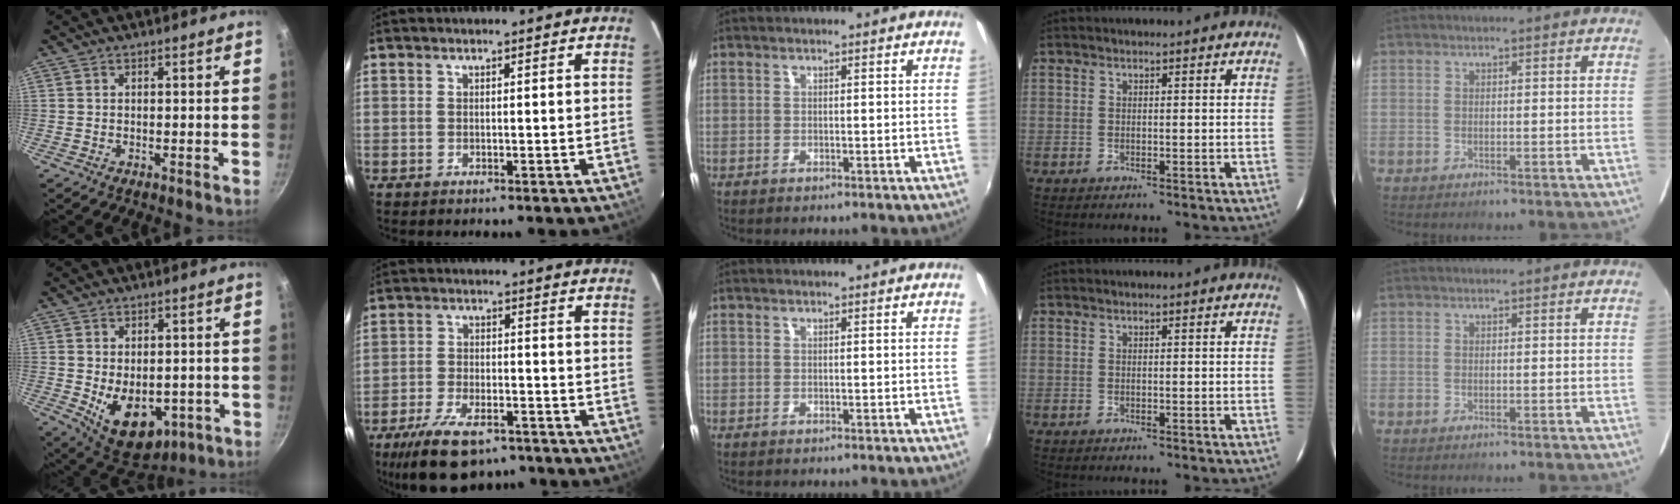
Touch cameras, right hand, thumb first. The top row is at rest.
{"thumb": {"total": 13.2, "force": [-3.2, 8.5, 9.6], "torque": [-0.104, -0.011, -0.023]}, "index": {"total": 14.1, "force": [-9.8, 6.4, 7.9], "torque": [-0.175, -0.017, -0.162]}}